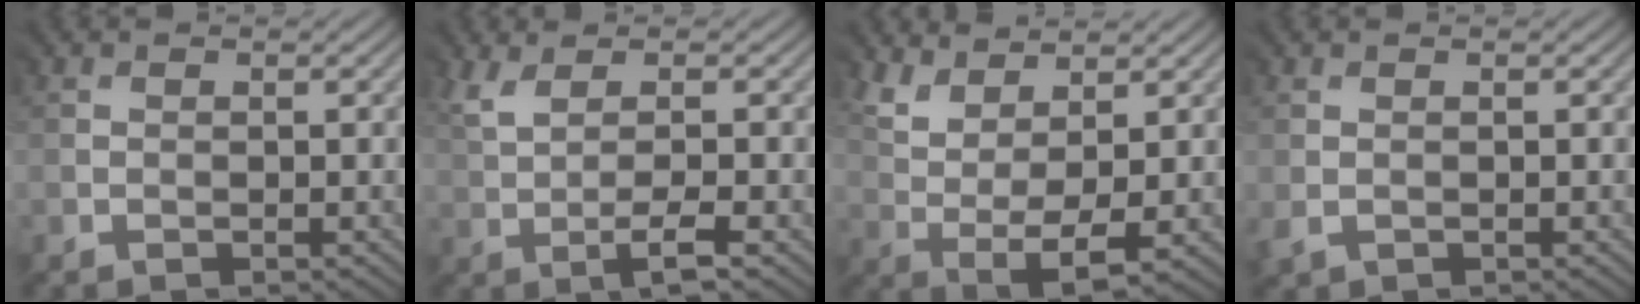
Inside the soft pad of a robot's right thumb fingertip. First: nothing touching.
{"total": 3.6, "force": [0.6, 0.5, 3.5], "torque": [-0.078, 0.003, 0.012]}
{"total": 5.9, "force": [3.6, 1.8, 4.3], "torque": [-0.099, -0.004, 0.074]}
{"total": 1.1, "force": [-0.1, 1.1, 0.4], "torque": [-0.016, -0.003, -0.003]}